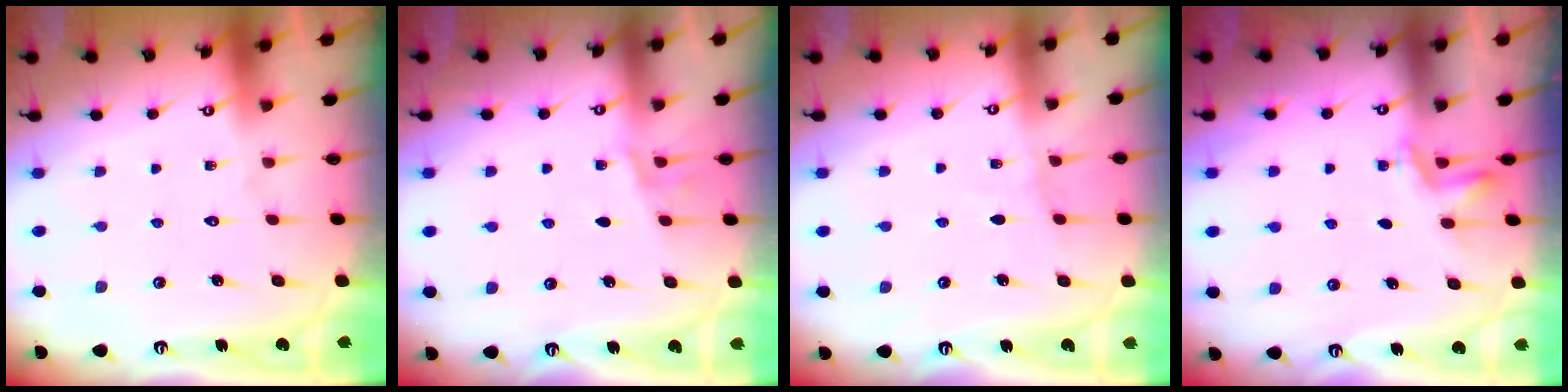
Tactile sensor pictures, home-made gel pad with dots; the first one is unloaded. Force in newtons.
{"total": 5.1, "press": 4.2, "slide": 2.8}
{"total": 3.3, "press": 3.3, "slide": 0.4}
{"total": 2.7, "press": 2.4, "slide": 1.2}